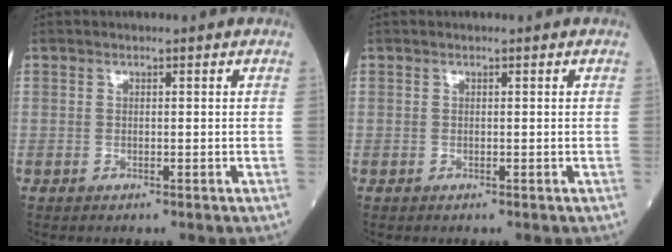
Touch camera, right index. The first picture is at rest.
{"total": 0.0}